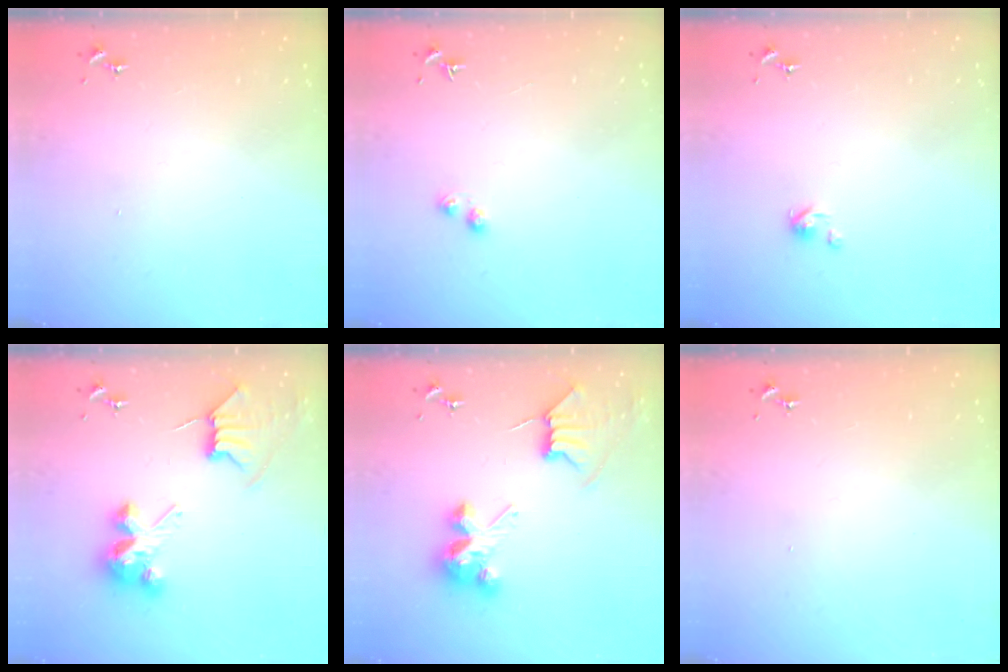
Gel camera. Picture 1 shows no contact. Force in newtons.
{"total": 2.2, "press": 2.2, "slide": 0.2}
{"total": 3.7, "press": 3.6, "slide": 0.3}
{"total": 8.9, "press": 8.8, "slide": 0.7}
{"total": 8.9, "press": 8.8, "slide": 0.7}
{"total": 0.0}